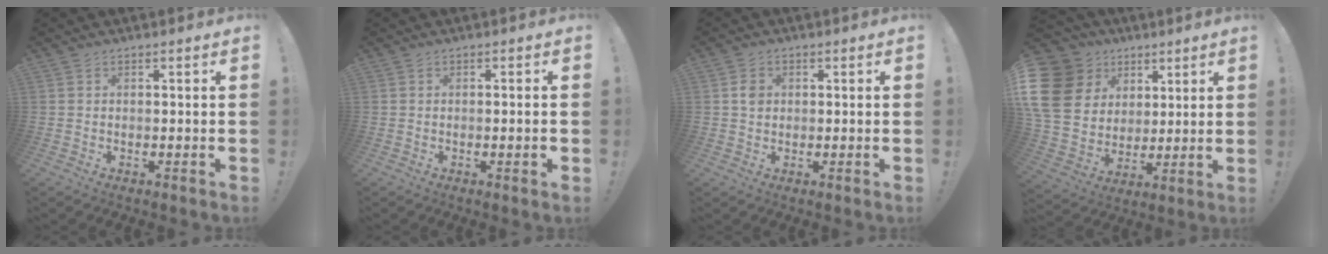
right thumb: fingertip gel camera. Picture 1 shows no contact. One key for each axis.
{"total": 2.3, "fx": -0.5, "fy": 0.0, "fz": 2.2, "tx": -0.029, "ty": -0.002, "tz": -0.011}
{"total": 2.8, "fx": 0.3, "fy": 2.4, "fz": 1.3, "tx": -0.004, "ty": -0.004, "tz": 0.003}
{"total": 18.5, "fx": 6.7, "fy": 14.8, "fz": 8.9, "tx": -0.165, "ty": -0.026, "tz": 0.148}